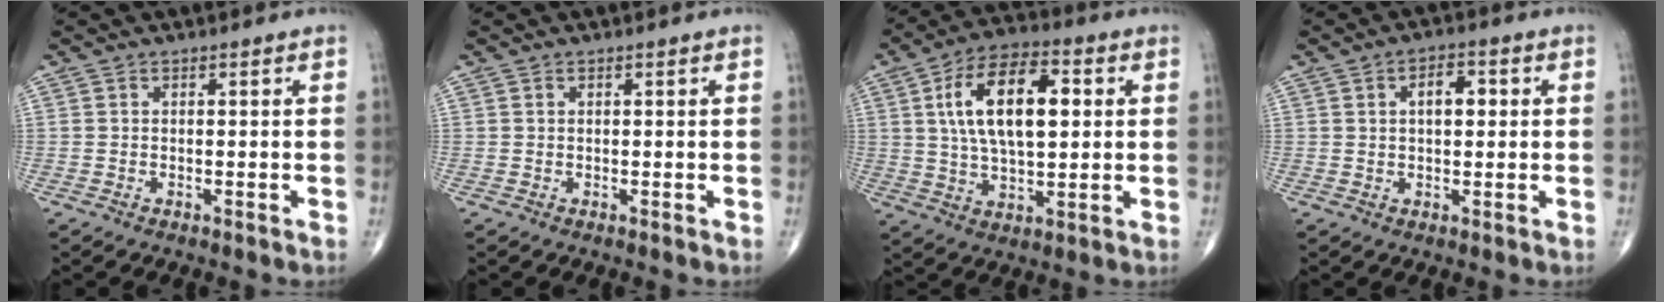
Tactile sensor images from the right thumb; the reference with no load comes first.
{"total": 0.0}
{"total": 16.3, "force": [3.4, 8.0, 13.8], "torque": [-0.227, 0.008, 0.056]}
{"total": 4.9, "force": [1.1, 2.6, 4.0], "torque": [-0.051, 0.008, 0.014]}